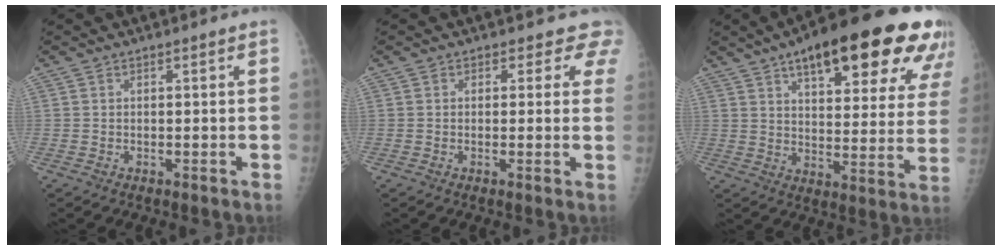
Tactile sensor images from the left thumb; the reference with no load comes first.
{"total": 3.5, "force": [2.8, 2.2, -0.3], "torque": [0.037, -0.013, 0.004]}
{"total": 27.9, "force": [16.0, 9.4, 20.8], "torque": [-0.260, -0.025, 0.215]}